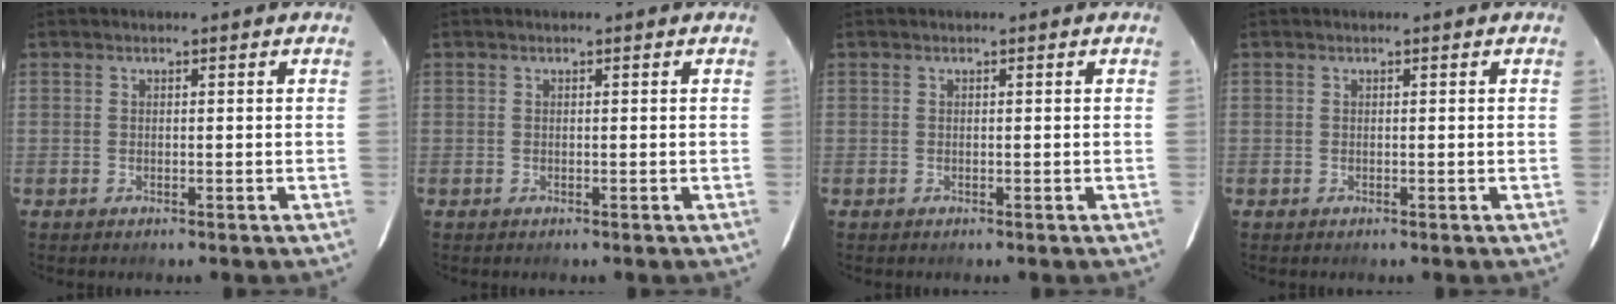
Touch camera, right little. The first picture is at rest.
{"total": 0.0}
{"total": 0.0}
{"total": 0.0}